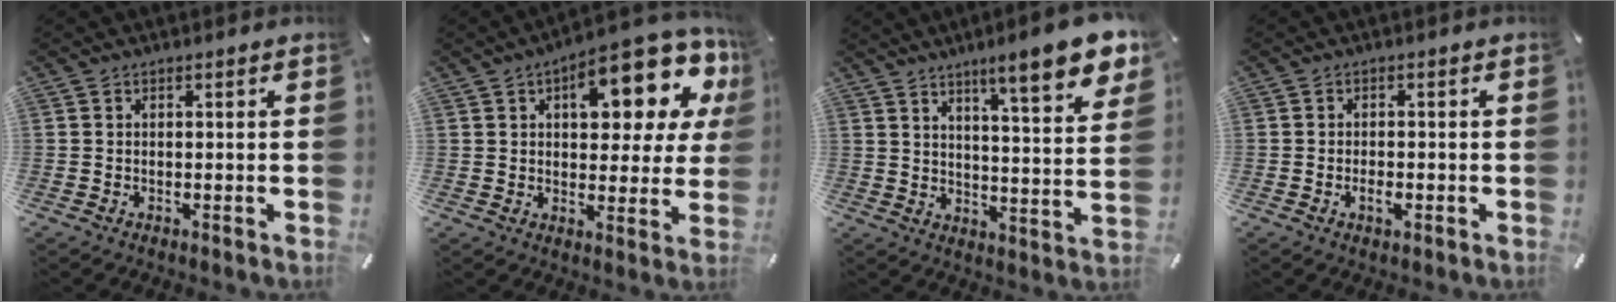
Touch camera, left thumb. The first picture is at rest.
{"total": 18.2, "force": [8.4, 8.7, 13.6], "torque": [-0.167, -0.054, 0.134]}
{"total": 13.2, "force": [9.6, 2.2, 8.8], "torque": [-0.129, -0.061, 0.155]}
{"total": 2.2, "force": [-0.8, 1.1, 1.7], "torque": [-0.031, 0.002, -0.013]}